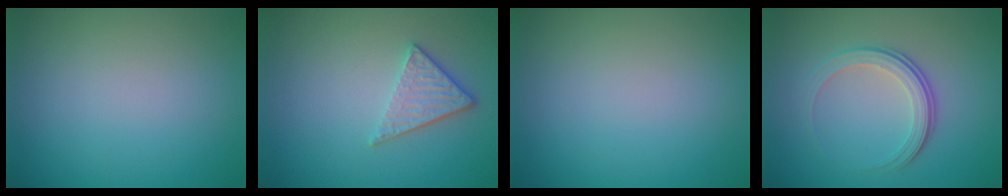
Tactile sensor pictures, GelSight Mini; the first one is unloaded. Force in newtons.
{"total": 2.8, "press": 2.4, "slide": 1.3}
{"total": 0.0}
{"total": 3.6, "press": 2.5, "slide": 2.5}